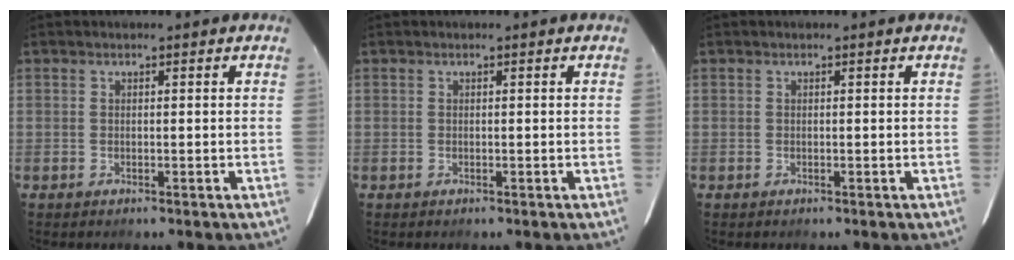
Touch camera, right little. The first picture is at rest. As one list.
[{"total": 0.0}, {"total": 0.0}]